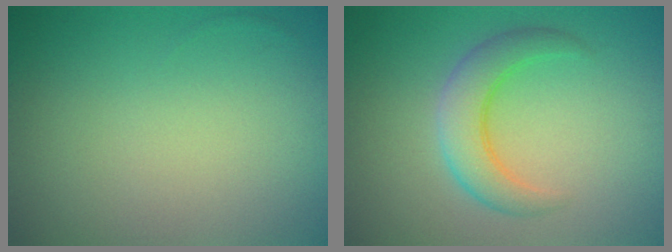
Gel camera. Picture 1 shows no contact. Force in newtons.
{"total": 3.8, "press": 3.8, "slide": 0.2}